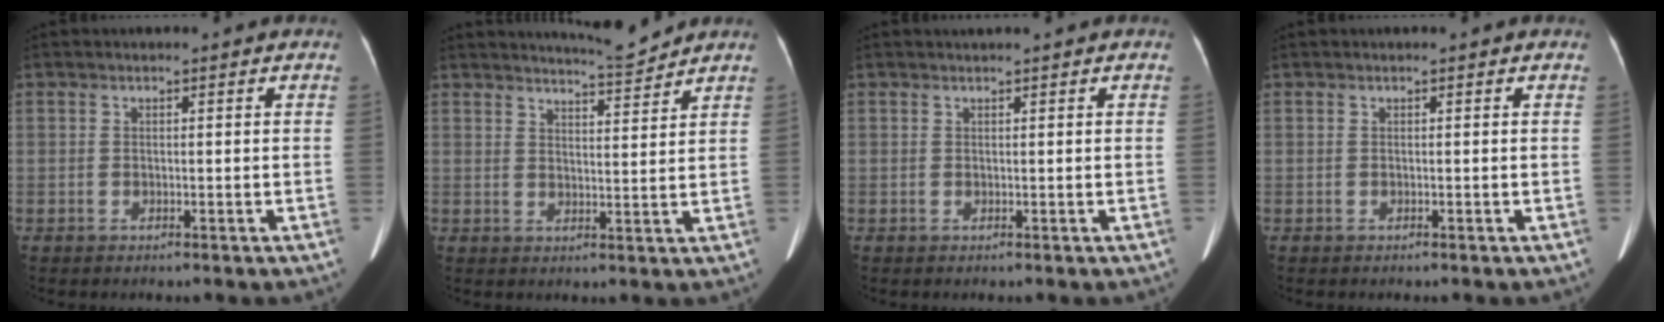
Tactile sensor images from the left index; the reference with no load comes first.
{"total": 5.1, "force": [5.0, -0.7, 0.6], "torque": [-0.021, -0.013, 0.078]}
{"total": 1.0, "force": [0.8, -0.1, 0.6], "torque": [-0.005, 0.015, 0.017]}
{"total": 0.0}